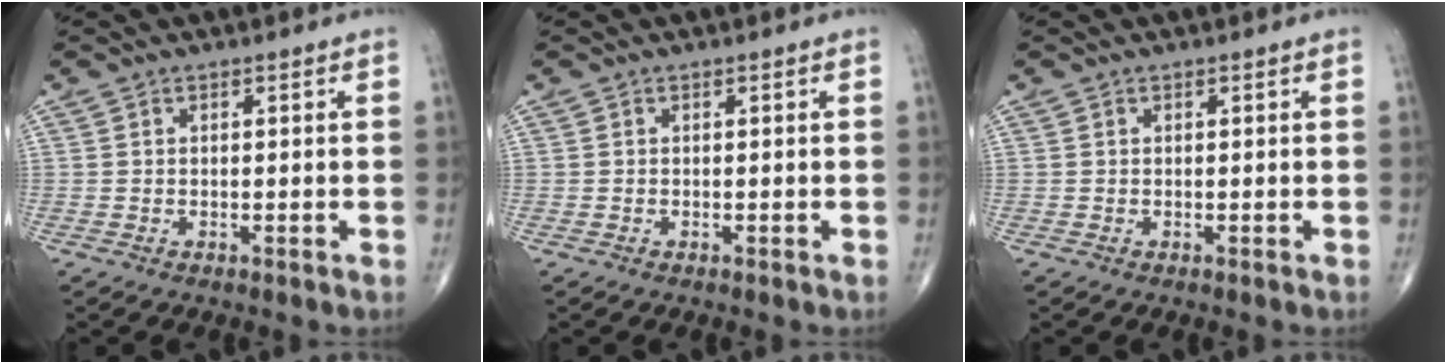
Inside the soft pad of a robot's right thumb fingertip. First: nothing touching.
{"total": 0.0}
{"total": 0.0}